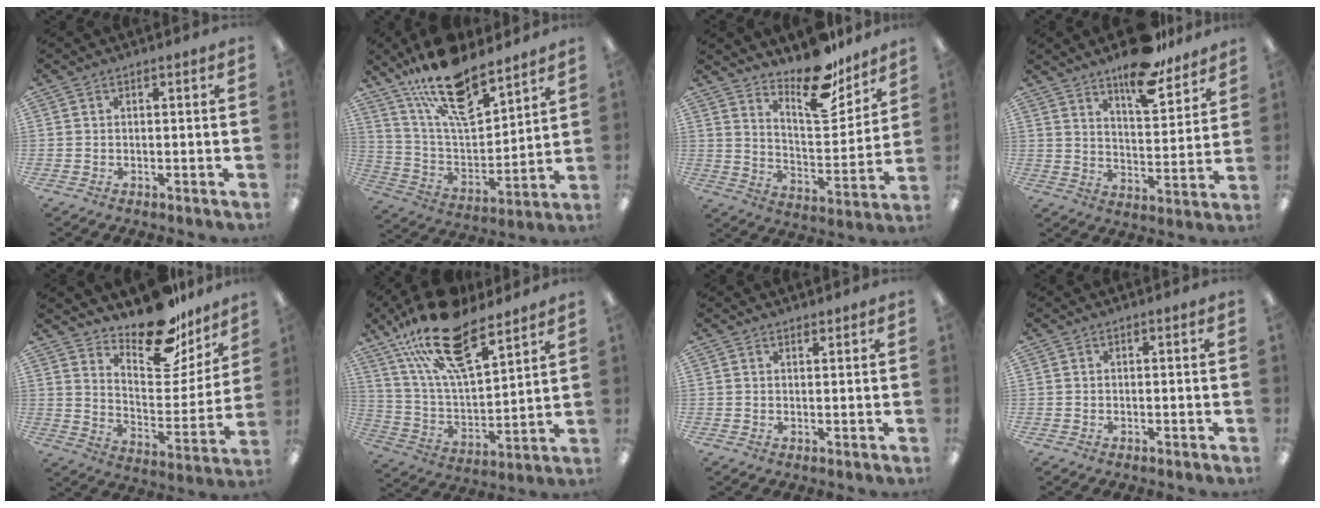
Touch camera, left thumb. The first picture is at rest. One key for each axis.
{"total": 19.2, "fx": 14.4, "fy": 7.1, "fz": 10.6, "tx": -0.187, "ty": -0.086, "tz": 0.249}
{"total": 18.6, "fx": 14.2, "fy": 7.5, "fz": 9.5, "tx": -0.134, "ty": -0.097, "tz": 0.240}
{"total": 12.9, "fx": 10.8, "fy": 3.8, "fz": 6.0, "tx": -0.077, "ty": -0.077, "tz": 0.189}
{"total": 19.2, "fx": 15.7, "fy": 7.3, "fz": 8.2, "tx": -0.108, "ty": -0.120, "tz": 0.268}
{"total": 22.4, "fx": 15.3, "fy": 8.9, "fz": 13.8, "tx": -0.246, "ty": -0.075, "tz": 0.269}
{"total": 1.1, "fx": 1.1, "fy": 0.2, "fz": 0.0, "tx": 0.008, "ty": -0.004, "tz": 0.019}
{"total": 0.0}